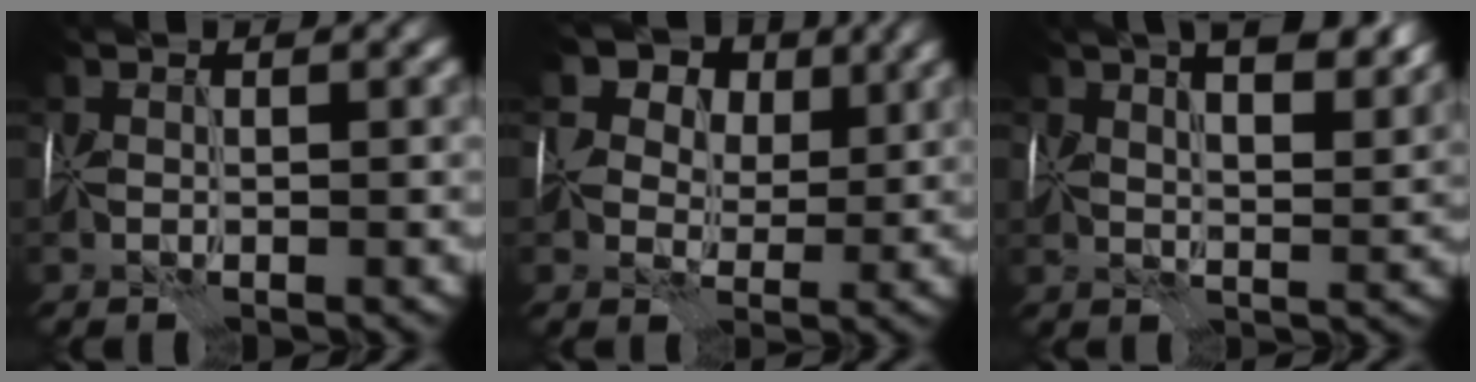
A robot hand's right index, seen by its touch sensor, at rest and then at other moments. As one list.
[{"total": 7.7, "force": [3.9, 5.4, 3.8], "torque": [-0.061, 0.008, 0.056]}, {"total": 9.3, "force": [5.0, 4.3, 6.6], "torque": [-0.083, 0.019, 0.056]}]